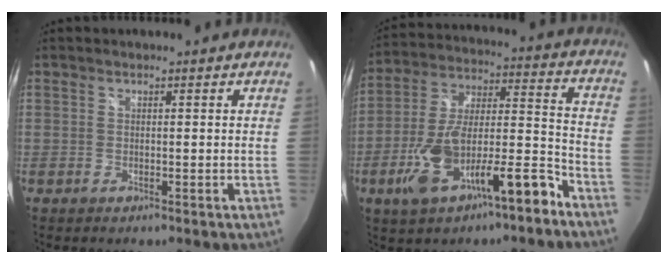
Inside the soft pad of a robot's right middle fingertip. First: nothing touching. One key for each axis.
{"total": 18.2, "fx": -10.6, "fy": 5.2, "fz": 13.9, "tx": -0.245, "ty": 0.000, "tz": -0.174}